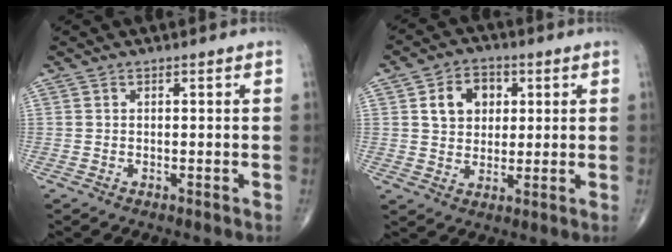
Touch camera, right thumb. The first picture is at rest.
{"total": 8.3, "force": [2.3, 6.5, 4.6], "torque": [-0.042, -0.002, 0.036]}